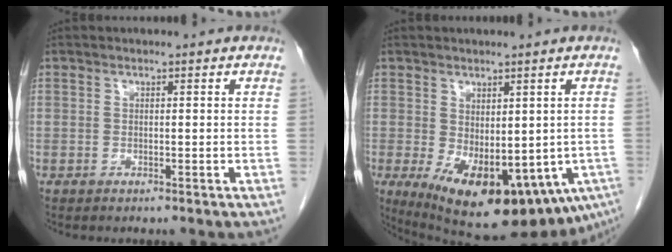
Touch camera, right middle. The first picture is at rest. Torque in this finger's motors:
{"motor_torque": [1.49, -0.65, 1.05, 0.21]}